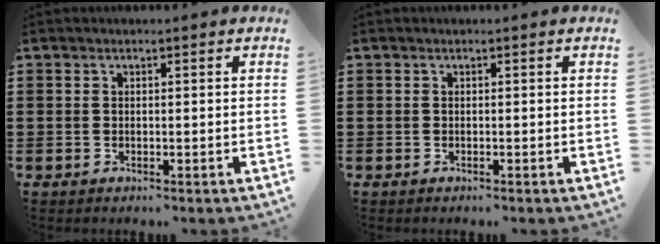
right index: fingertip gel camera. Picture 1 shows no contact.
{"total": 0.0}